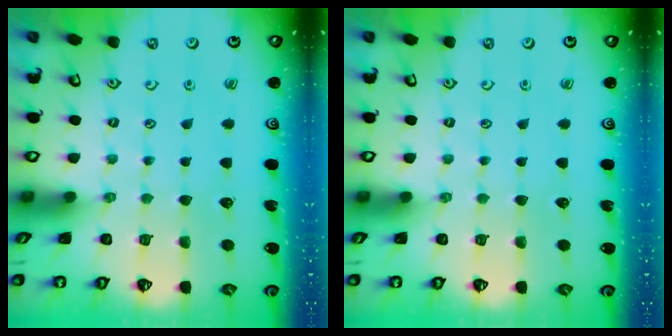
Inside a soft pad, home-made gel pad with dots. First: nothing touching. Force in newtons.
{"total": 0.0}